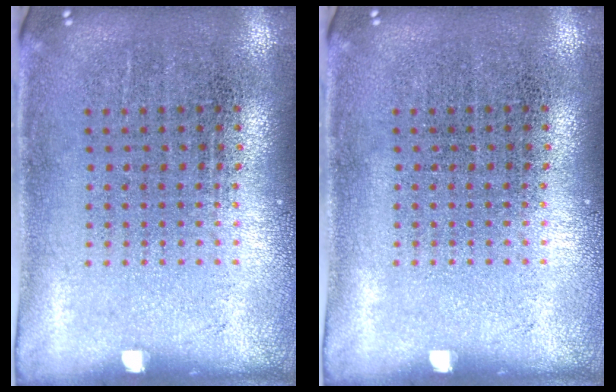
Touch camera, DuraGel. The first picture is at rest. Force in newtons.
{"total": 0.0}